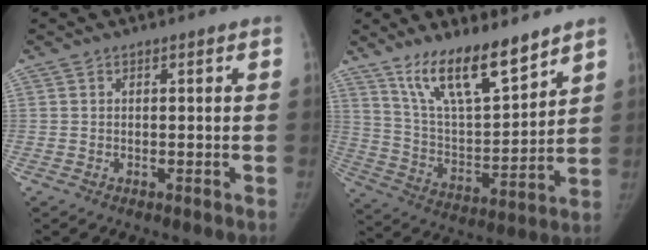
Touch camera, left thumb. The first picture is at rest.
{"total": 16.3, "force": [12.0, 4.8, 9.8], "torque": [-0.139, -0.073, 0.226]}